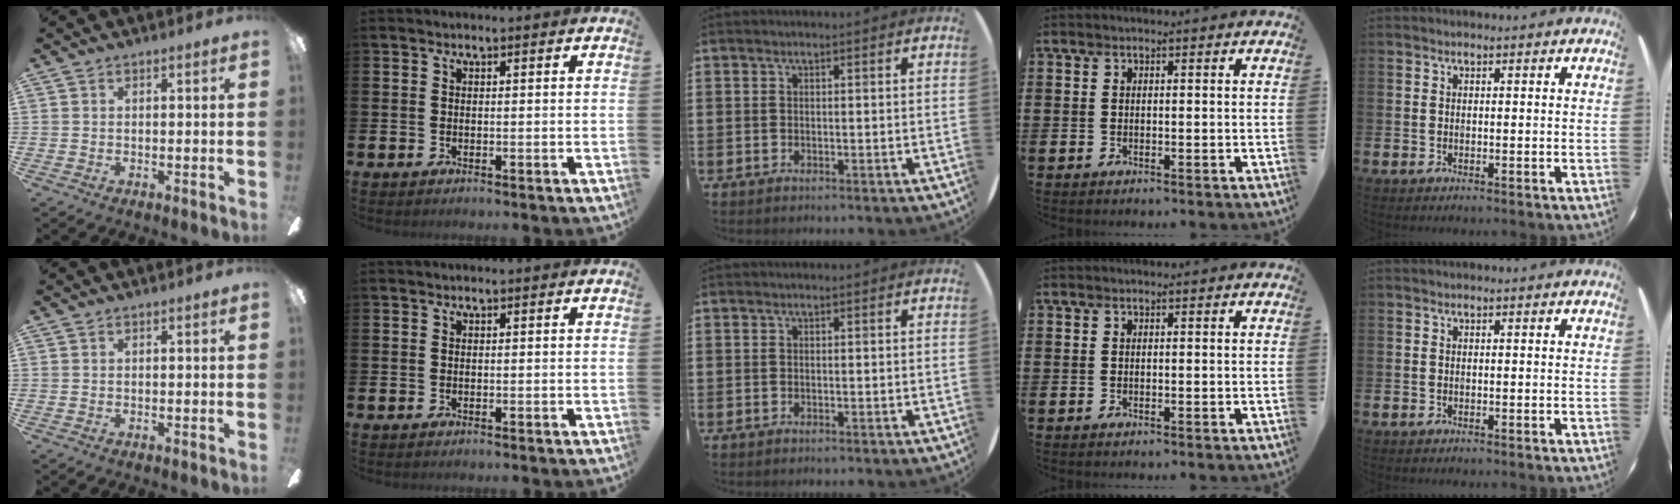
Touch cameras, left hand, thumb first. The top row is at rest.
{}